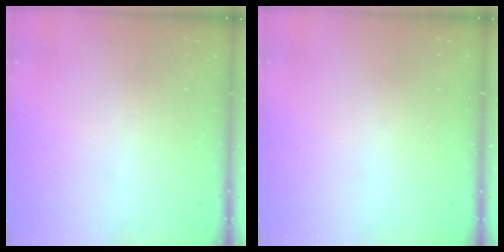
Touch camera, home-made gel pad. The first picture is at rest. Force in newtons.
{"total": 0.0}